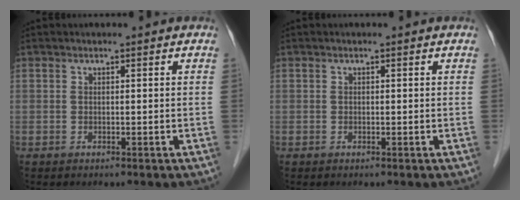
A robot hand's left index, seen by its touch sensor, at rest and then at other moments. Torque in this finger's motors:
{"motor_torque": [-0.35, 0.18, -0.03, -0.01]}